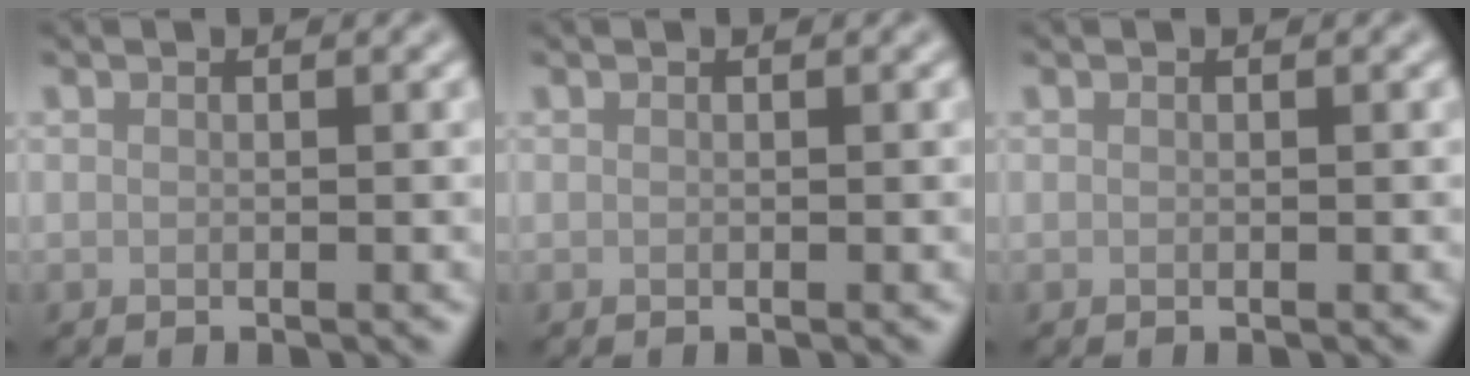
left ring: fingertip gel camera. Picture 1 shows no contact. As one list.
[{"total": 0.0}, {"total": 0.0}]